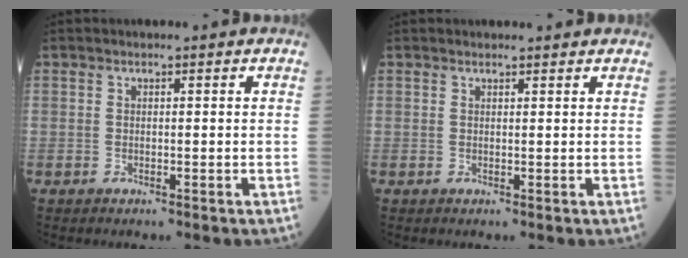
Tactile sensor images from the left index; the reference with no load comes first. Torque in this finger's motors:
{"motor_torque": [0.43, -1.30, -0.34, 0.00]}